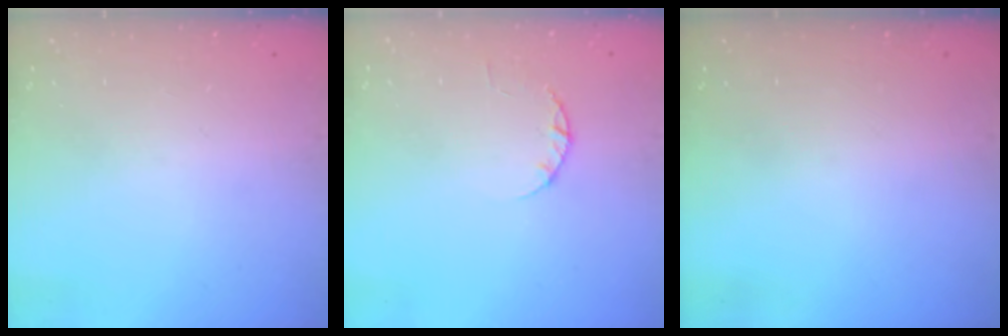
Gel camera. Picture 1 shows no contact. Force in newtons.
{"total": 2.4, "press": 2.3, "slide": 0.4}
{"total": 0.0}